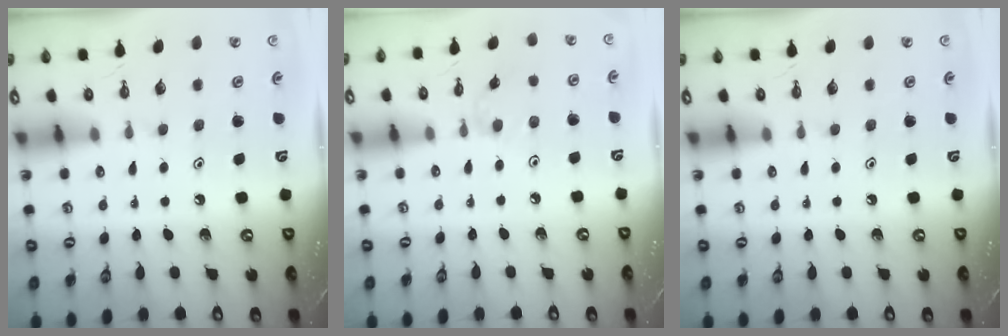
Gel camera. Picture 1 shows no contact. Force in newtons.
{"total": 2.5, "press": 2.5, "slide": 0.5}
{"total": 0.0}